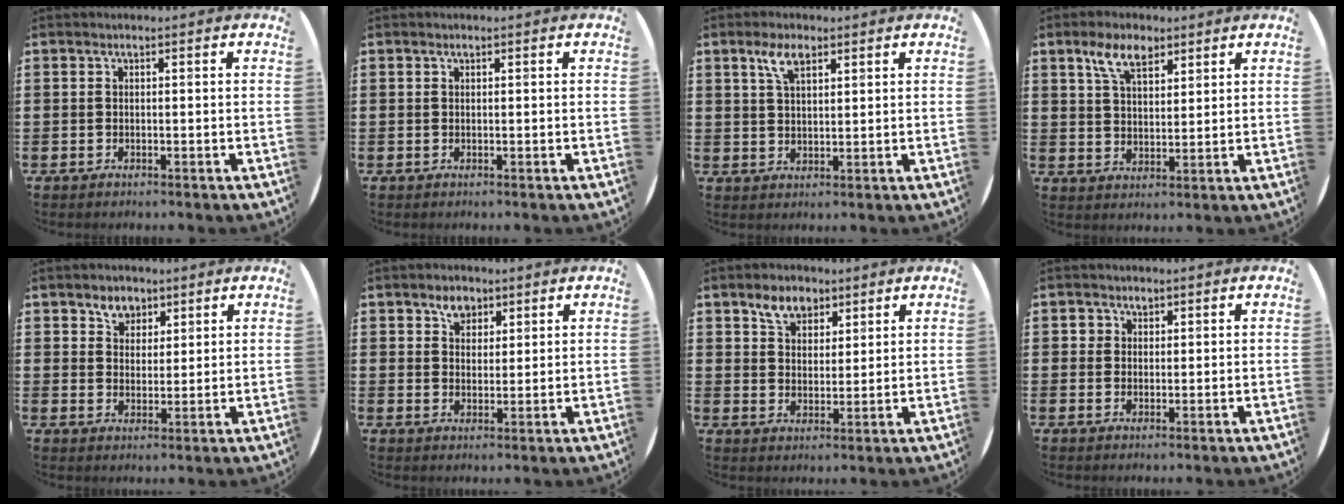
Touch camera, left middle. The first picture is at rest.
{"total": 0.0}
{"total": 4.2, "force": [2.7, 1.7, 2.8], "torque": [-0.061, 0.009, 0.047]}
{"total": 6.0, "force": [4.0, 2.8, 3.4], "torque": [-0.070, 0.005, 0.072]}
{"total": 3.4, "force": [2.6, 2.1, 0.5], "torque": [-0.009, 0.005, 0.049]}
{"total": 3.2, "force": [2.3, 1.9, 1.0], "torque": [-0.007, -0.001, 0.039]}
{"total": 4.9, "force": [3.6, 2.8, 1.6], "torque": [-0.026, 0.000, 0.065]}
{"total": 1.5, "force": [1.0, 1.1, 0.1], "torque": [0.013, -0.003, 0.017]}